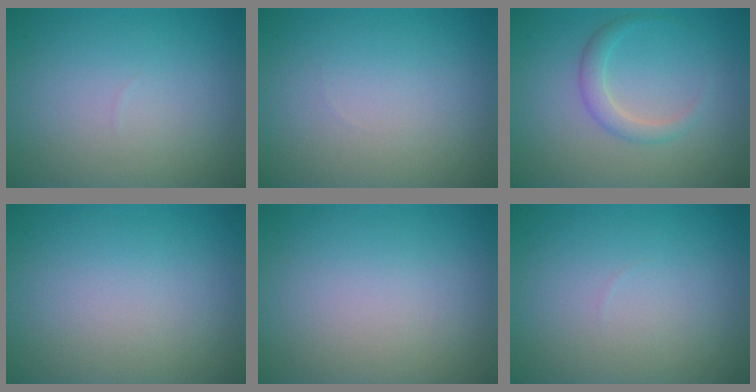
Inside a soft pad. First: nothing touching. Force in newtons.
{"total": 0.0}
{"total": 1.9, "press": 1.9, "slide": 0.1}
{"total": 0.0}
{"total": 0.0}
{"total": 0.0}